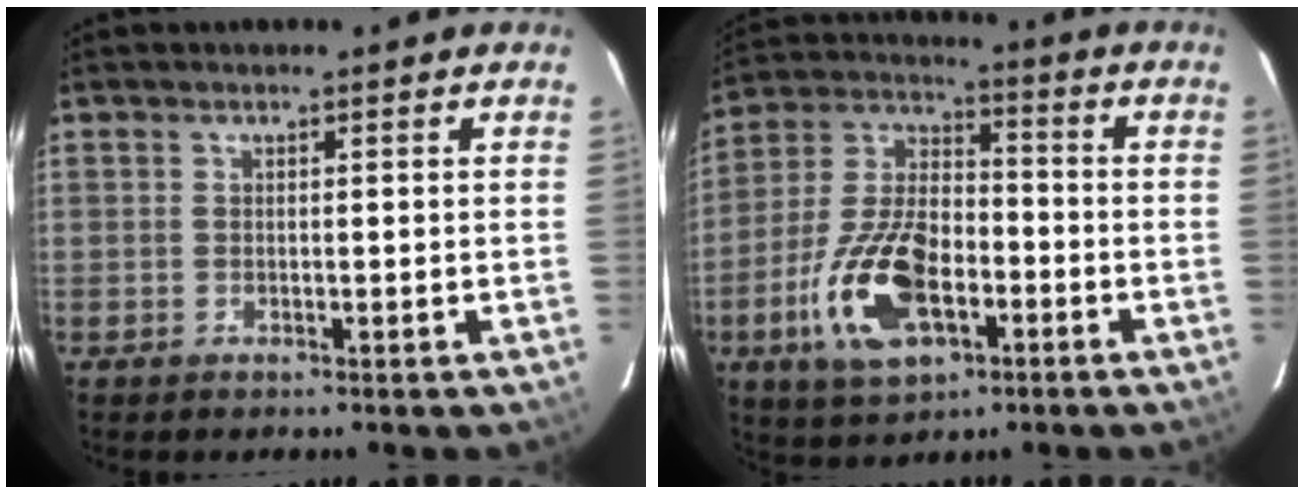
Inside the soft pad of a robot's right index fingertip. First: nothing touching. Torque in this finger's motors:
{"motor_torque": [1.35, -0.79, 0.65, 0.21]}